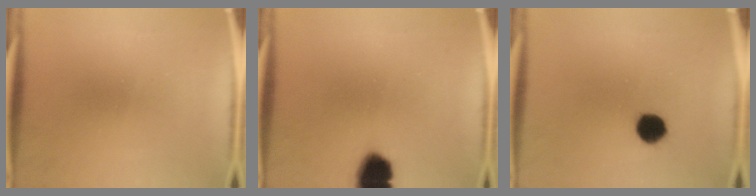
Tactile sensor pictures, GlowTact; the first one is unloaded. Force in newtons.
{"total": 8.8}
{"total": 6.1}